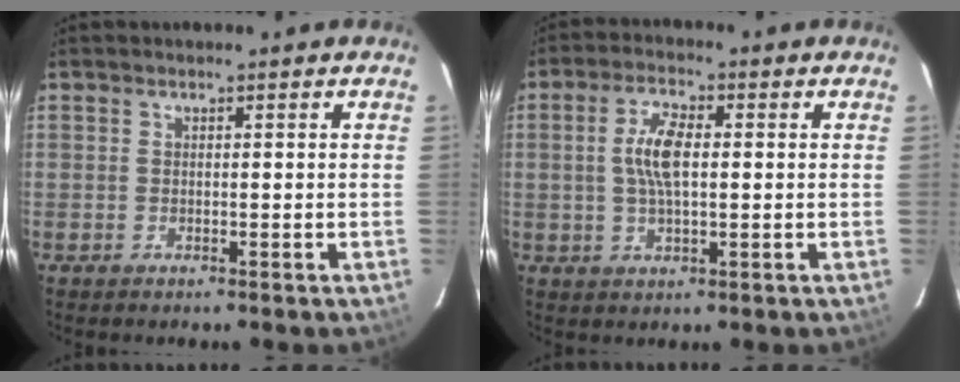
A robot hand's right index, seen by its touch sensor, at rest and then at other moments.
{"total": 6.6, "force": [0.5, 2.6, 6.1], "torque": [-0.119, 0.008, 0.009]}